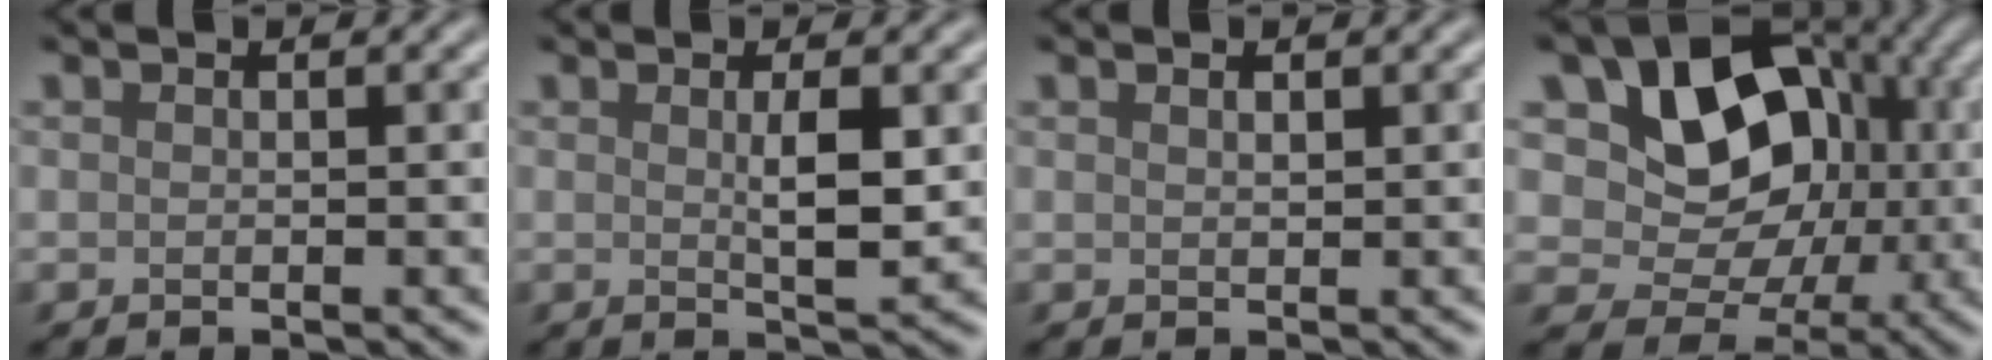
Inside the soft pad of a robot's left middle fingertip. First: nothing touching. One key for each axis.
{"total": 2.8, "fx": 0.4, "fy": 0.6, "fz": 2.8, "tx": -0.051, "ty": -0.003, "tz": 0.007}
{"total": 0.5, "fx": 0.4, "fy": 0.2, "fz": 0.3, "tx": -0.006, "ty": 0.001, "tz": 0.007}
{"total": 10.3, "fx": 2.1, "fy": 7.9, "fz": 6.2, "tx": -0.078, "ty": -0.006, "tz": 0.024}